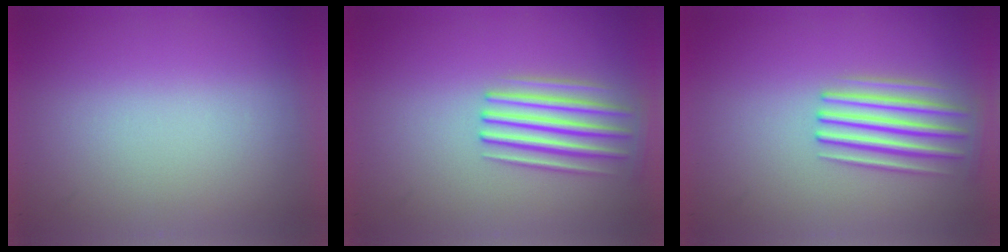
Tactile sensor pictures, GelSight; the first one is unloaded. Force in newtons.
{"total": 3.6}
{"total": 3.6}